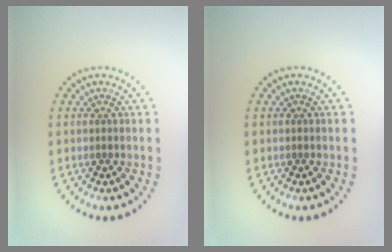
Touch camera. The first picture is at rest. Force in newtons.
{"total": 0.0}